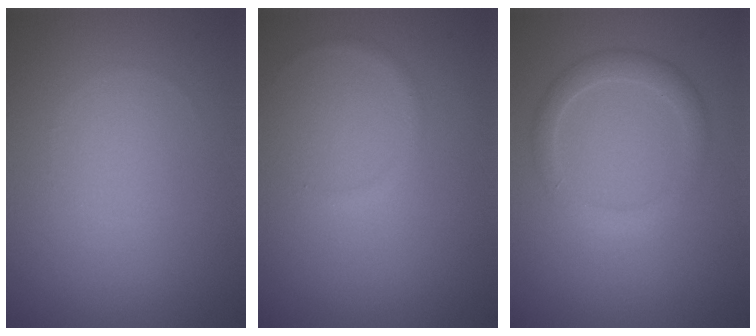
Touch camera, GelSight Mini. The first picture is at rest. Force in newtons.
{"total": 0.6, "press": 0.6, "slide": 0.0}
{"total": 2.2, "press": 2.2, "slide": 0.0}